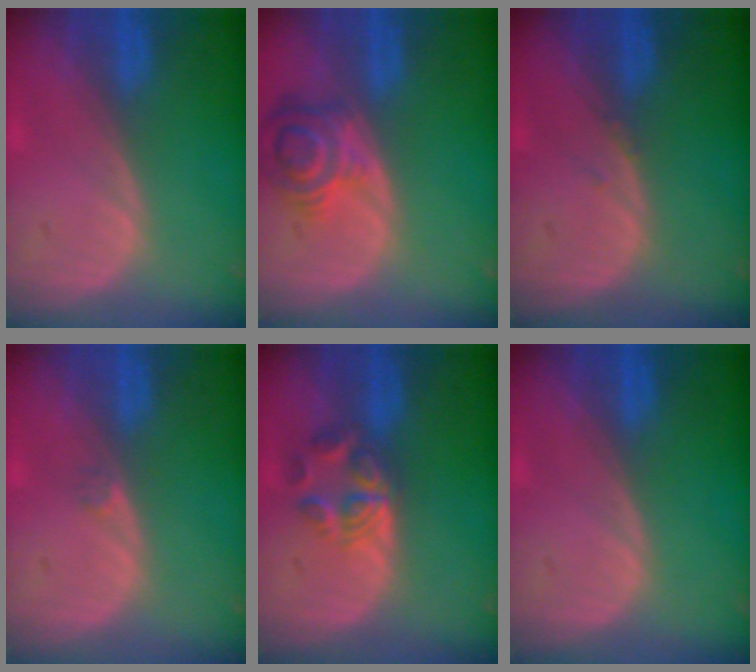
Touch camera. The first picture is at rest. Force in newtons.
{"total": 6.9, "press": 6.4, "slide": 2.7}
{"total": 0.6, "press": 0.5, "slide": 0.1}
{"total": 0.8, "press": 0.7, "slide": 0.4}
{"total": 5.7, "press": 4.7, "slide": 3.2}
{"total": 0.0}